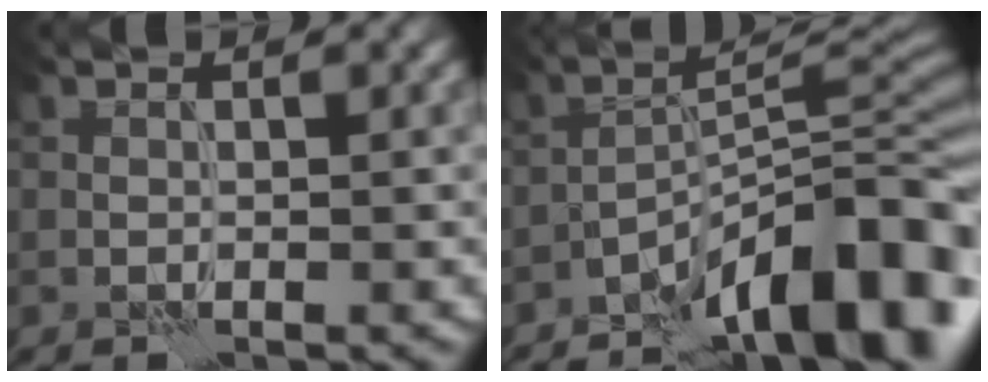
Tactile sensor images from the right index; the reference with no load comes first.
{"total": 12.2, "force": [-8.0, 3.7, 8.4], "torque": [-0.105, 0.017, -0.140]}